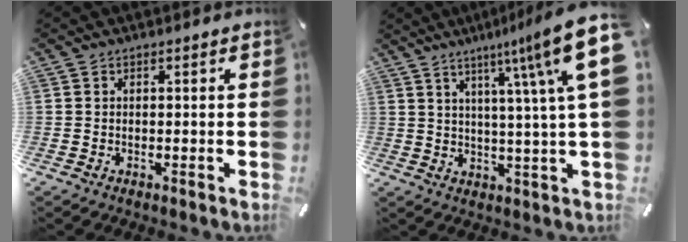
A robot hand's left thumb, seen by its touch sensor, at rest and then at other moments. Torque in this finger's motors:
{"motor_torque": [1.25, 1.70, 1.88, -0.89, 0.22]}